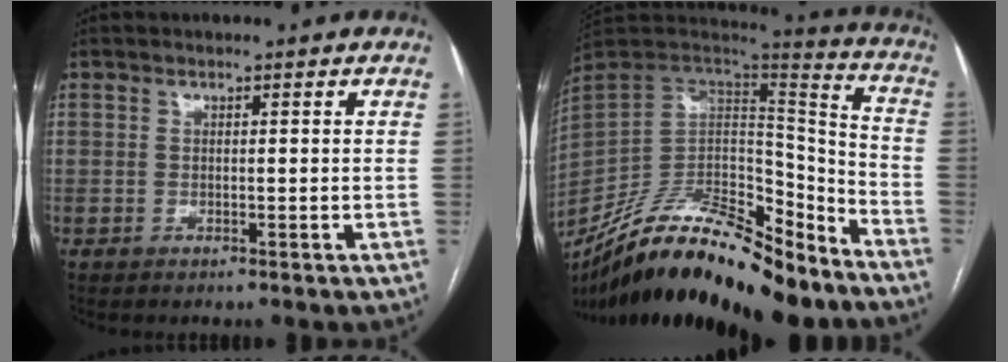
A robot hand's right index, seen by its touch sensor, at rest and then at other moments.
{"total": 27.5, "force": [-20.9, 8.6, 15.6], "torque": [-0.272, -0.004, -0.342]}